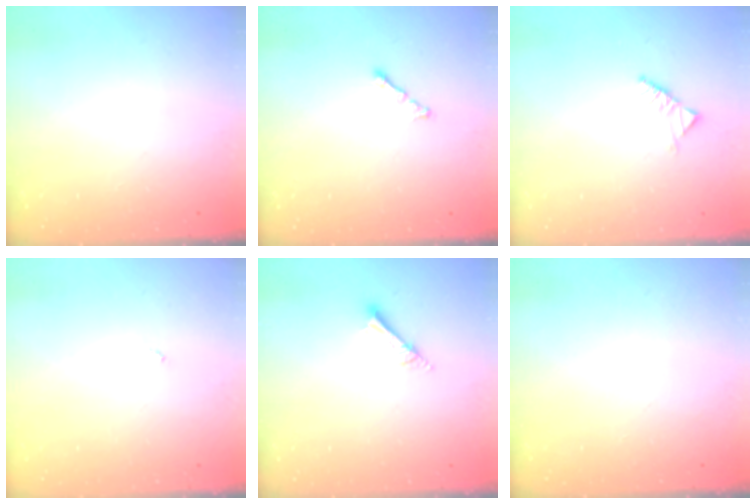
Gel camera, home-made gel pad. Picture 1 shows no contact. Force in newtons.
{"total": 1.7, "press": 1.6, "slide": 0.6}
{"total": 2.6, "press": 2.5, "slide": 0.8}
{"total": 0.0}
{"total": 2.5, "press": 2.5, "slide": 0.2}
{"total": 0.0}